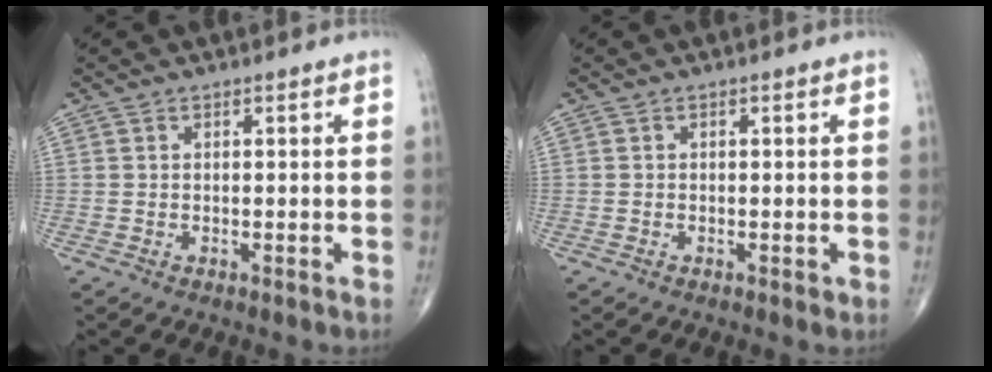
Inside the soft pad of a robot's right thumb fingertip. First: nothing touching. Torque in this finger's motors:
{"motor_torque": [0.04, 0.19, -0.06, -0.02, 0.01]}